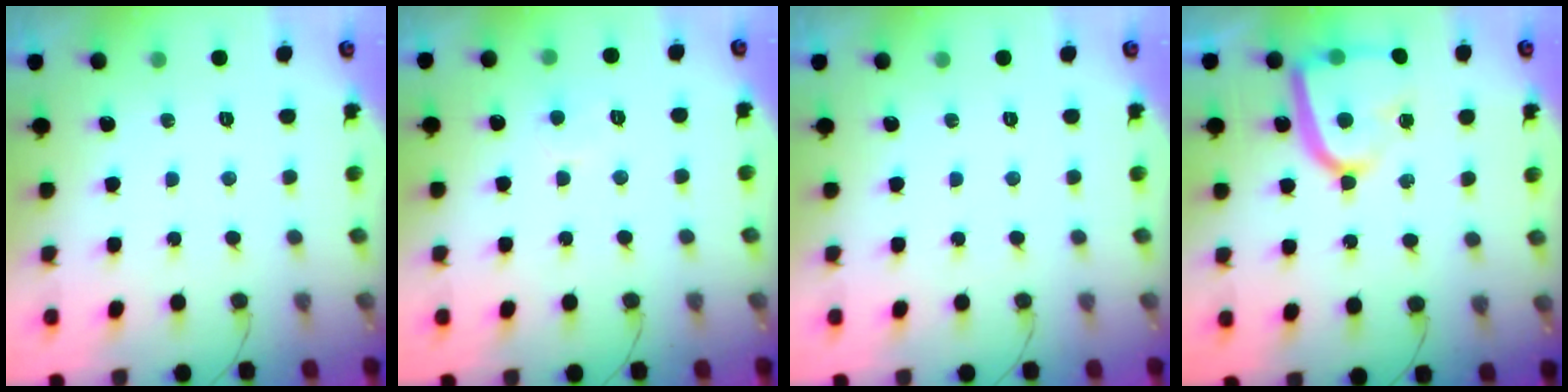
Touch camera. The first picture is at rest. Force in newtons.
{"total": 5.5, "press": 5.4, "slide": 0.5}
{"total": 0.0}
{"total": 16.8, "press": 16.7, "slide": 1.6}